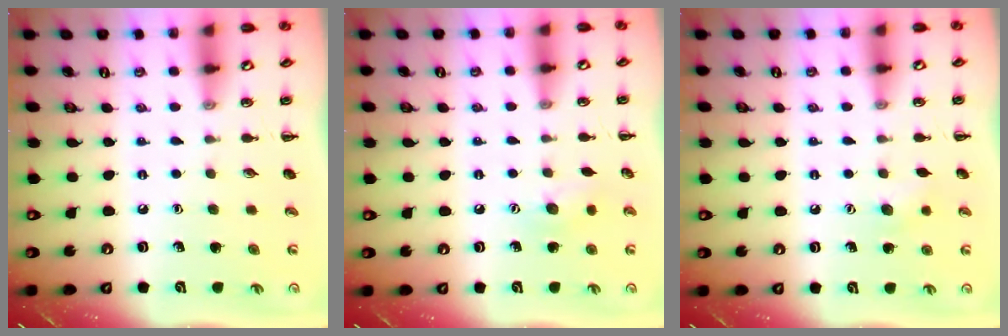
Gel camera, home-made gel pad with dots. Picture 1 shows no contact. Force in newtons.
{"total": 7.9, "press": 7.8, "slide": 1.4}
{"total": 7.0, "press": 6.9, "slide": 1.5}